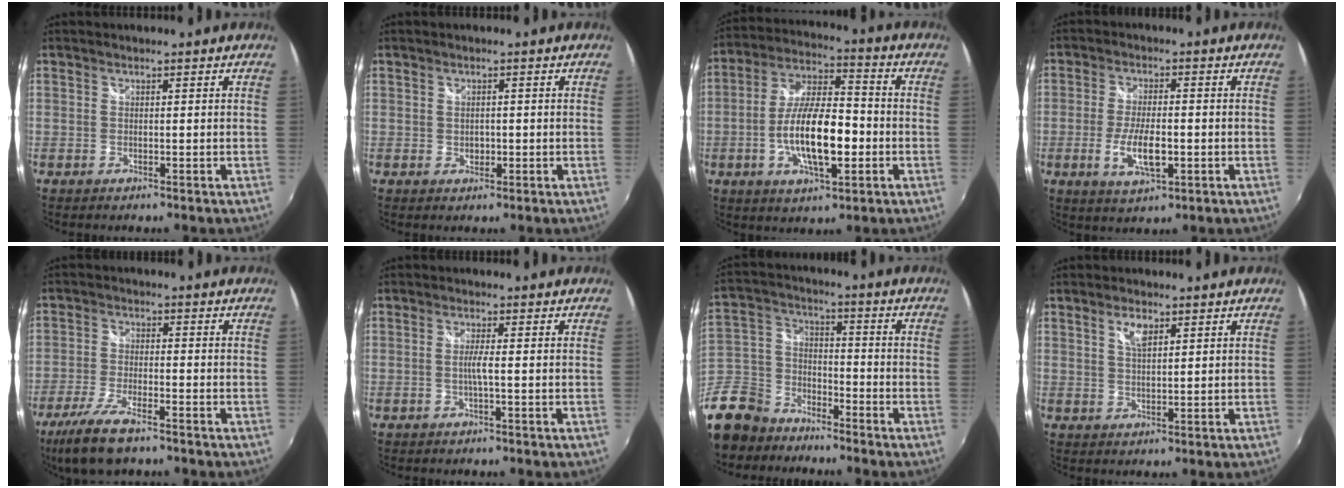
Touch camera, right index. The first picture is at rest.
{"total": 1.9, "force": [-0.2, 1.6, 1.1], "torque": [-0.016, 0.002, -0.002]}
{"total": 15.0, "force": [-3.6, 5.3, 13.6], "torque": [-0.260, 0.004, -0.062]}
{"total": 7.8, "force": [-2.1, 2.7, 7.0], "torque": [-0.141, -0.009, -0.037]}
{"total": 10.4, "force": [-7.2, 2.8, 6.9], "torque": [-0.162, -0.029, -0.140]}
{"total": 1.9, "force": [-0.5, -0.5, 1.8], "torque": [-0.032, -0.002, -0.011]}
{"total": 18.9, "force": [-13.2, 11.3, 7.3], "torque": [-0.214, 0.016, -0.238]}
{"total": 3.3, "force": [1.8, 1.4, 2.5], "torque": [-0.043, 0.002, 0.032]}